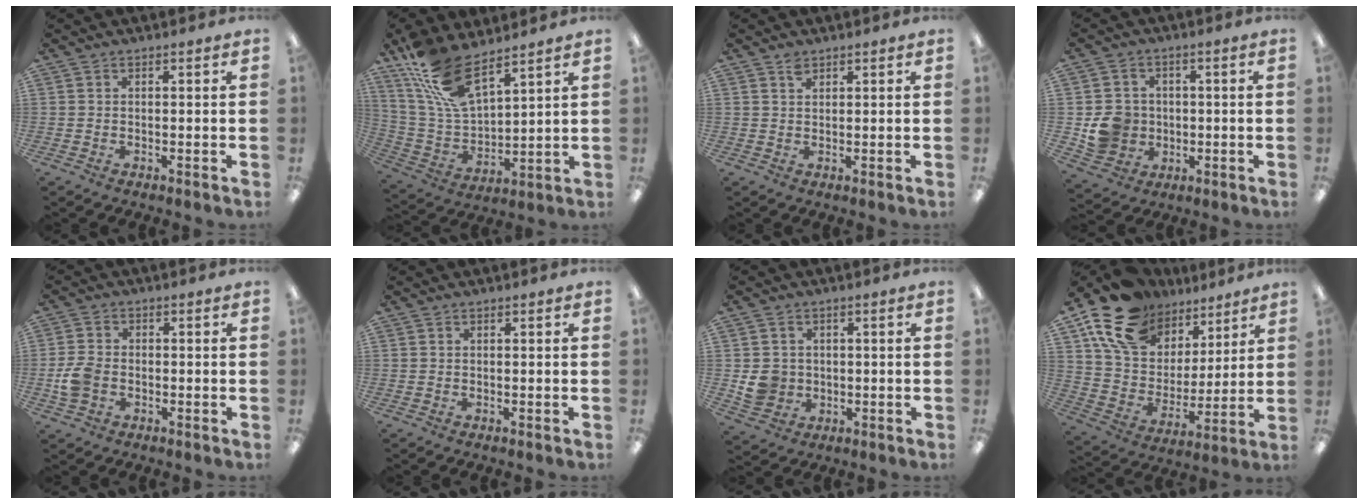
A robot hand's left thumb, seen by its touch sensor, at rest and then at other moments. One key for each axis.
{"total": 17.1, "fx": 12.3, "fy": 6.3, "fz": 10.0, "tx": -0.238, "ty": -0.070, "tz": 0.223}
{"total": 1.6, "fx": 1.3, "fy": 0.7, "fz": 0.5, "tx": -0.012, "ty": -0.002, "tz": 0.025}
{"total": 8.4, "fx": -0.7, "fy": 8.0, "fz": 2.5, "tx": -0.049, "ty": 0.012, "tz": -0.004}
{"total": 5.9, "fx": -1.5, "fy": 4.3, "fz": 3.8, "tx": -0.081, "ty": 0.007, "tz": -0.028}
{"total": 0.0}
{"total": 5.7, "fx": -0.1, "fy": 5.4, "fz": 1.7, "tx": -0.030, "ty": 0.008, "tz": 0.001}
{"total": 18.4, "fx": 12.5, "fy": 11.5, "fz": 7.3, "tx": -0.148, "ty": -0.065, "tz": 0.231}